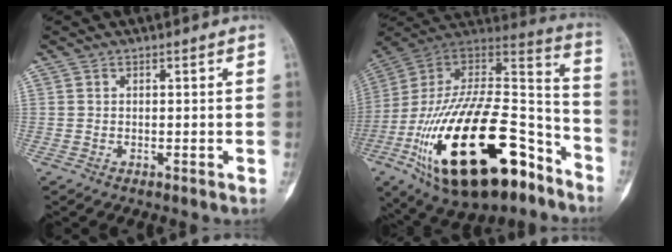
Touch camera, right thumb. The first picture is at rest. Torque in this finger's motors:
{"motor_torque": [1.94, 2.68, 2.53, -0.23, 1.05]}